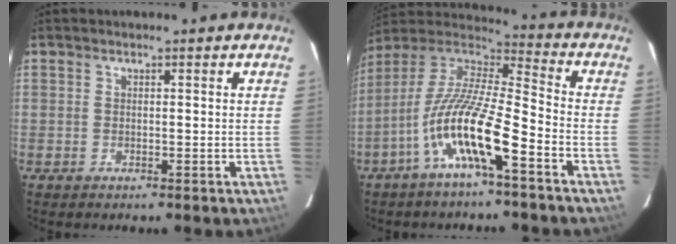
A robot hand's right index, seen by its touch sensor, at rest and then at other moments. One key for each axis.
{"total": 15.5, "fx": -7.2, "fy": 2.7, "fz": 13.4, "tx": -0.250, "ty": -0.011, "tz": -0.144}